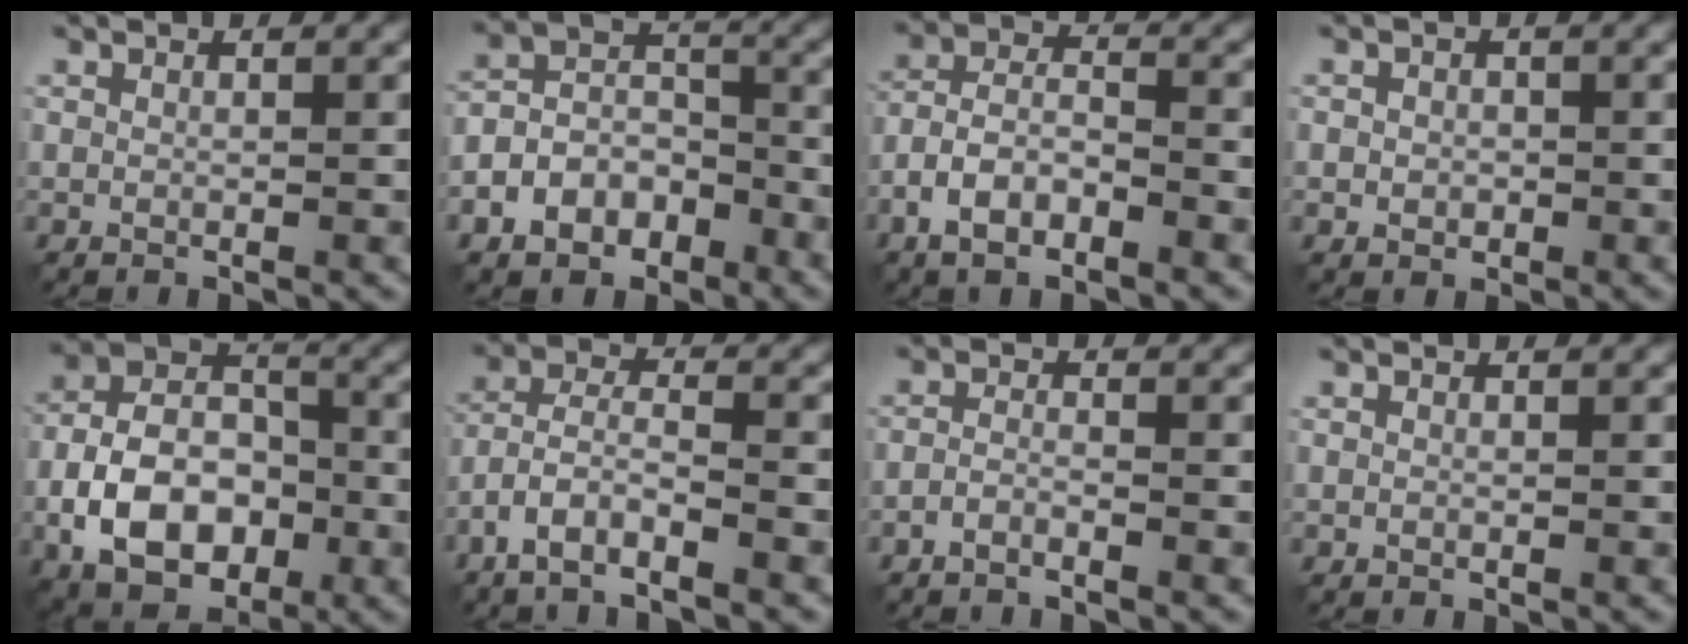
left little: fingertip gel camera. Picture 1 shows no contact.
{"total": 6.0, "force": [-3.7, 3.9, 2.7], "torque": [-0.035, 0.014, -0.073]}
{"total": 5.2, "force": [-3.0, 2.4, 3.5], "torque": [-0.061, 0.008, -0.065]}
{"total": 1.3, "force": [-0.2, 1.2, 0.6], "torque": [-0.006, -0.005, -0.004]}
{"total": 9.9, "force": [-3.3, 6.2, 6.9], "torque": [-0.127, 0.006, -0.068]}
{"total": 4.4, "force": [-3.0, 1.2, 3.0], "torque": [-0.061, 0.001, -0.069]}
{"total": 1.4, "force": [-1.2, 0.1, 0.7], "torque": [-0.019, 0.001, -0.028]}
{"total": 0.0}